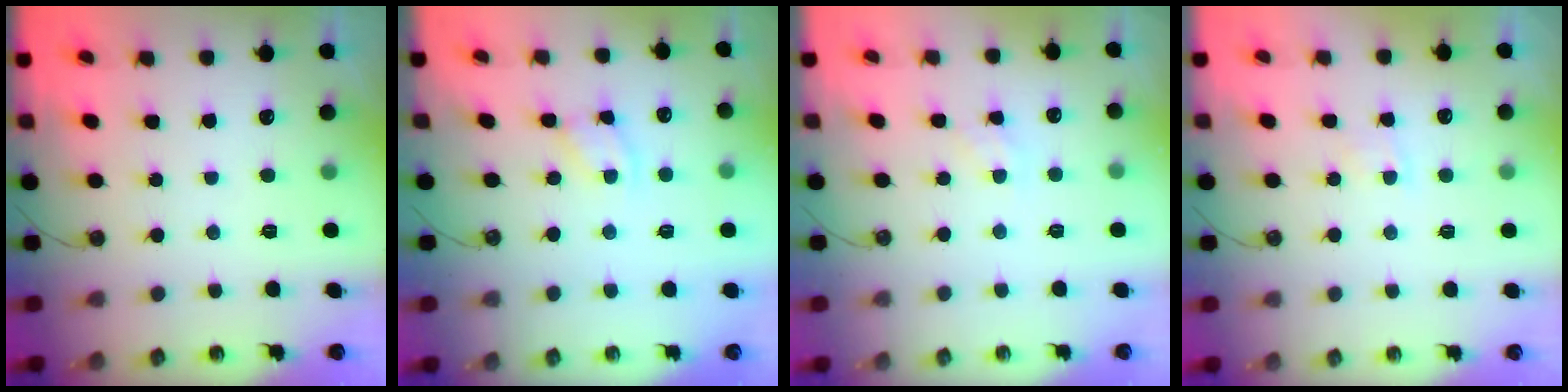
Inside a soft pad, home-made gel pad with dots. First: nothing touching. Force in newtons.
{"total": 3.0, "press": 3.0, "slide": 0.2}
{"total": 2.2, "press": 2.2, "slide": 0.2}
{"total": 3.1, "press": 3.1, "slide": 0.4}